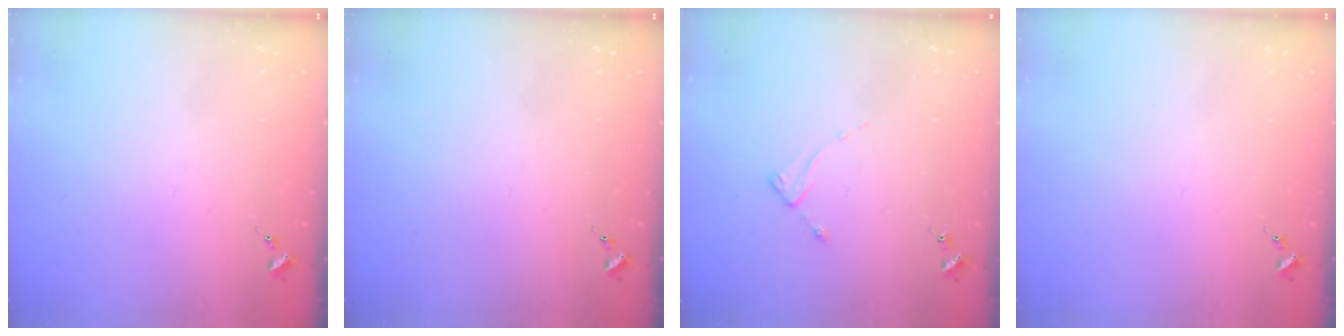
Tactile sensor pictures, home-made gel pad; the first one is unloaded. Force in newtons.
{"total": 0.0}
{"total": 2.4, "press": 2.4, "slide": 0.3}
{"total": 0.0}